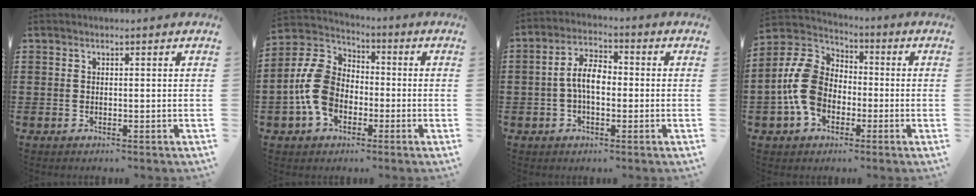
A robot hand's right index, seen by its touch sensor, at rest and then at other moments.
{"total": 11.1, "force": [-2.7, 8.1, 7.1], "torque": [-0.193, 0.013, -0.058]}
{"total": 5.8, "force": [-0.9, 2.7, 5.1], "torque": [-0.105, 0.003, -0.020]}
{"total": 11.7, "force": [-2.5, 8.6, 7.5], "torque": [-0.202, 0.014, -0.053]}